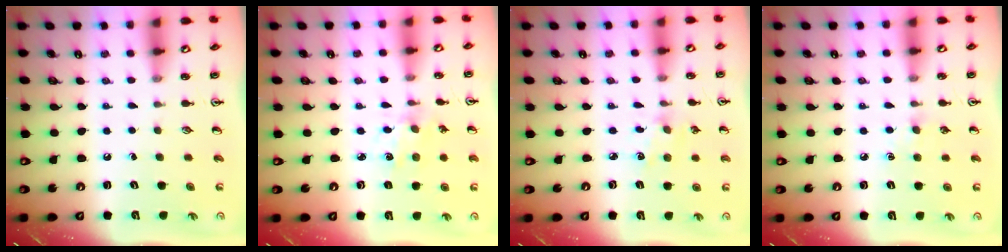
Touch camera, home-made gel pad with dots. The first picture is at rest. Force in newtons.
{"total": 1.3, "press": 1.3, "slide": 0.1}
{"total": 1.8, "press": 1.8, "slide": 0.3}
{"total": 5.2, "press": 5.1, "slide": 0.8}